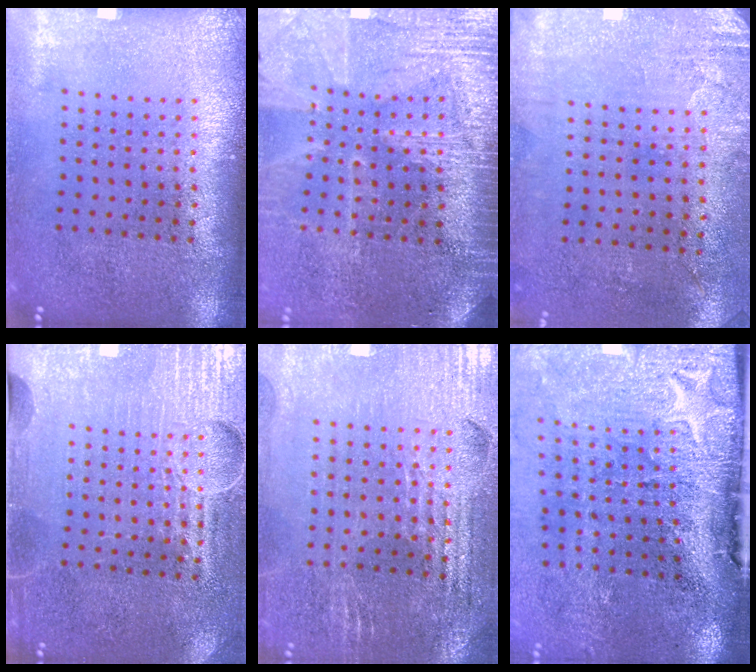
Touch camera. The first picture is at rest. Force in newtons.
{"total": 3.5, "press": 3.2, "slide": 1.3}
{"total": 2.8, "press": 2.4, "slide": 1.6}
{"total": 4.5, "press": 4.0, "slide": 1.9}
{"total": 2.8, "press": 2.8, "slide": 0.4}
{"total": 5.0, "press": 4.0, "slide": 3.1}